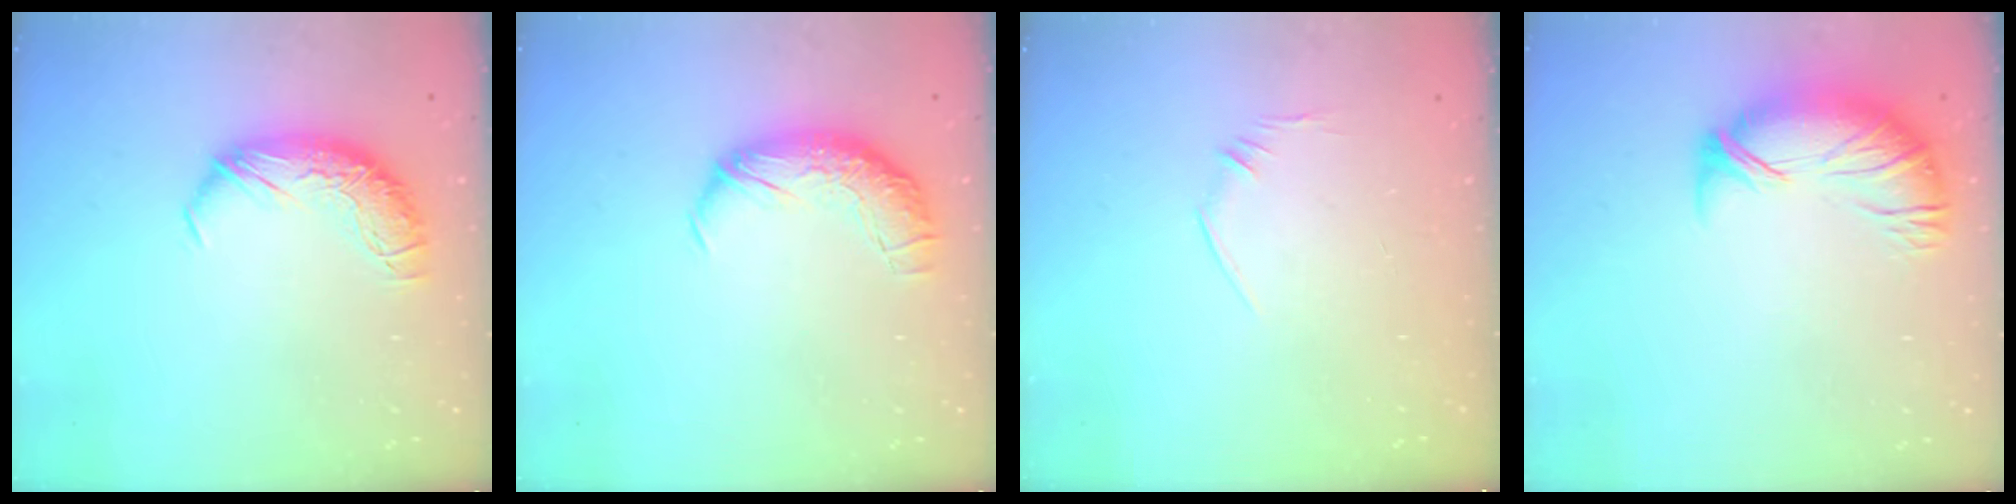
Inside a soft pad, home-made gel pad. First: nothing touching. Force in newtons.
{"total": 2.4, "press": 1.1, "slide": 2.1}
{"total": 7.2, "press": 7.2, "slide": 1.0}
{"total": 3.5, "press": 2.6, "slide": 2.3}